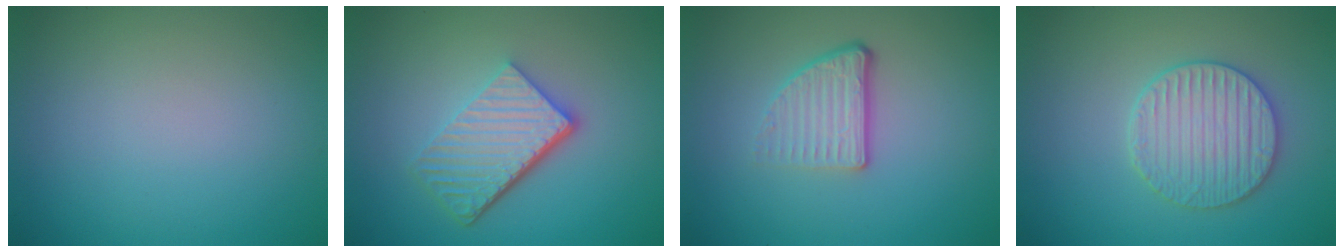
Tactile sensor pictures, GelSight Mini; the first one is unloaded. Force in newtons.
{"total": 5.7, "press": 4.0, "slide": 4.1}
{"total": 3.8, "press": 2.4, "slide": 3.0}
{"total": 4.1, "press": 3.8, "slide": 1.4}